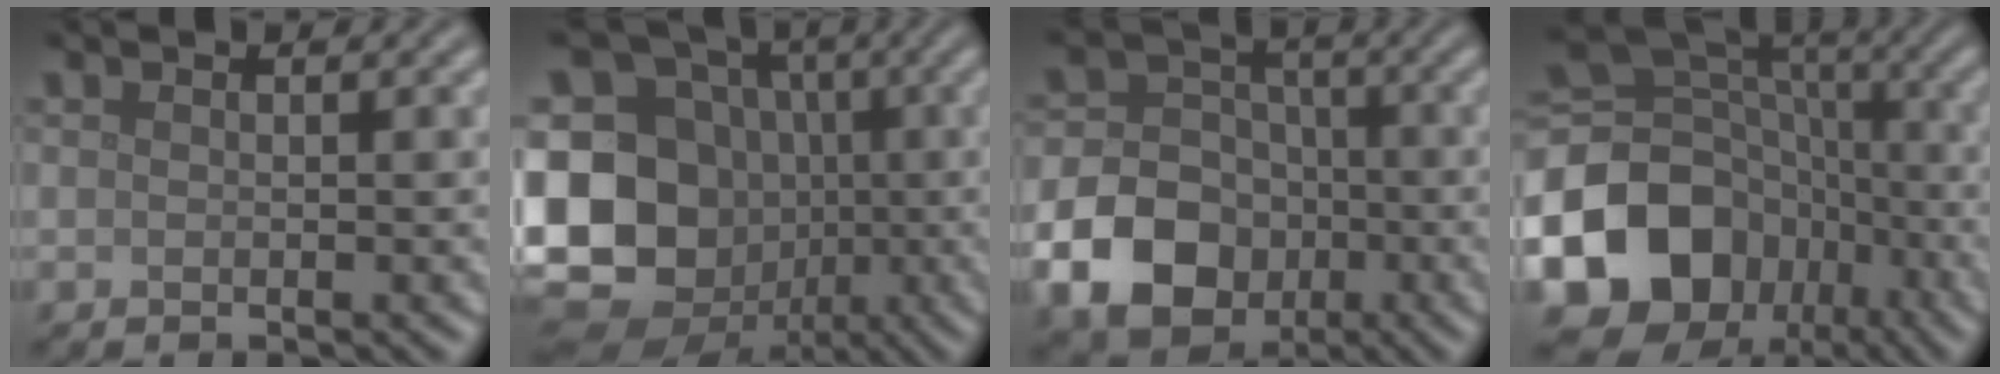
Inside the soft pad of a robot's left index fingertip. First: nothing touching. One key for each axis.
{"total": 17.1, "fx": -2.4, "fy": 14.9, "fz": 8.1, "tx": -0.205, "ty": -0.005, "tz": -0.072}
{"total": 11.0, "fx": -4.1, "fy": 9.0, "fz": 4.8, "tx": -0.084, "ty": -0.035, "tz": -0.102}
{"total": 14.9, "fx": -6.0, "fy": 11.8, "fz": 6.8, "tx": -0.165, "ty": -0.001, "tz": -0.115}